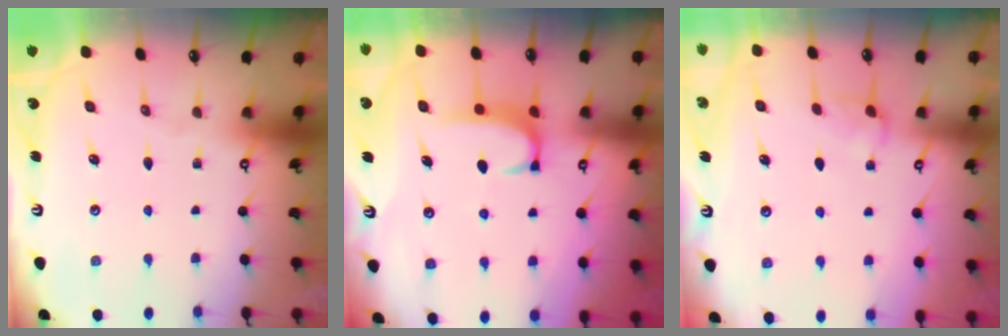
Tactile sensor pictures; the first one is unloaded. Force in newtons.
{"total": 1.7, "press": 1.6, "slide": 0.5}
{"total": 2.8, "press": 2.8, "slide": 0.4}